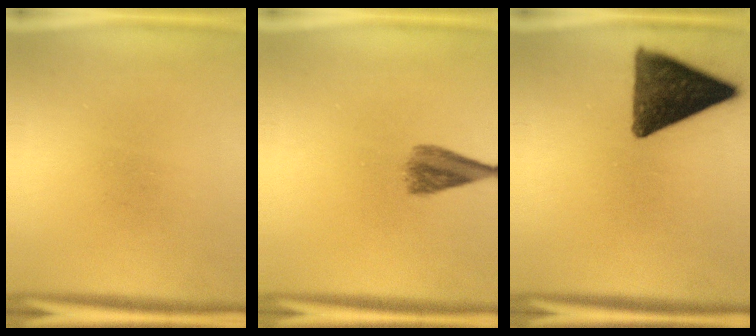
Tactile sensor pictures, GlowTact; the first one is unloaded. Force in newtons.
{"total": 4.3}
{"total": 13.0}